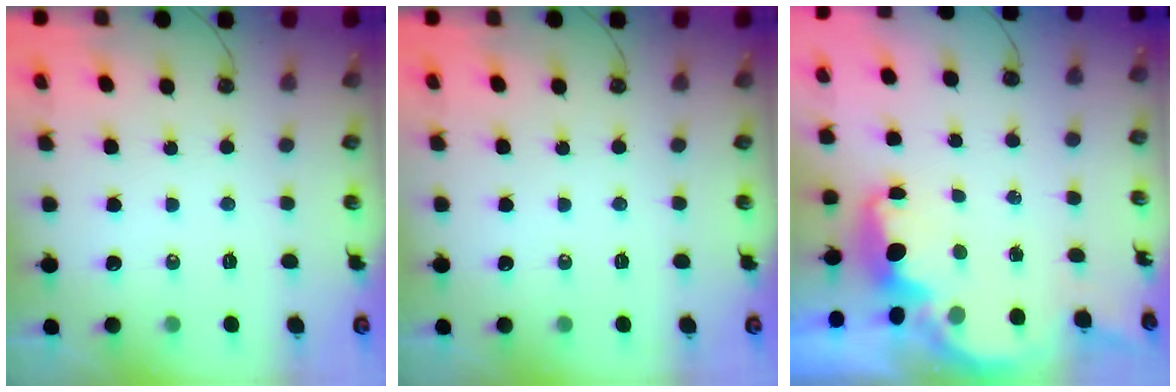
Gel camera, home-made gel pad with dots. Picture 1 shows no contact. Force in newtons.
{"total": 0.0}
{"total": 2.2, "press": 2.1, "slide": 0.7}